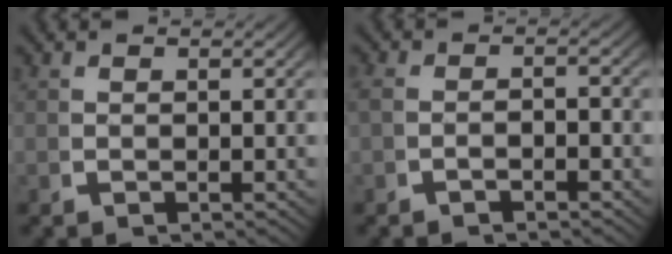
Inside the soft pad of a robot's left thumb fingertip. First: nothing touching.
{"total": 1.3, "force": [-1.2, 0.2, 0.5], "torque": [-0.009, 0.003, -0.026]}